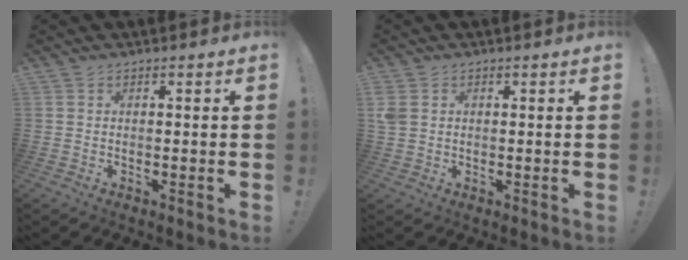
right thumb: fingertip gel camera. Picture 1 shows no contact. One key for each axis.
{"total": 3.5, "fx": 1.1, "fy": 2.6, "fz": 2.0, "tx": -0.042, "ty": -0.001, "tz": 0.019}